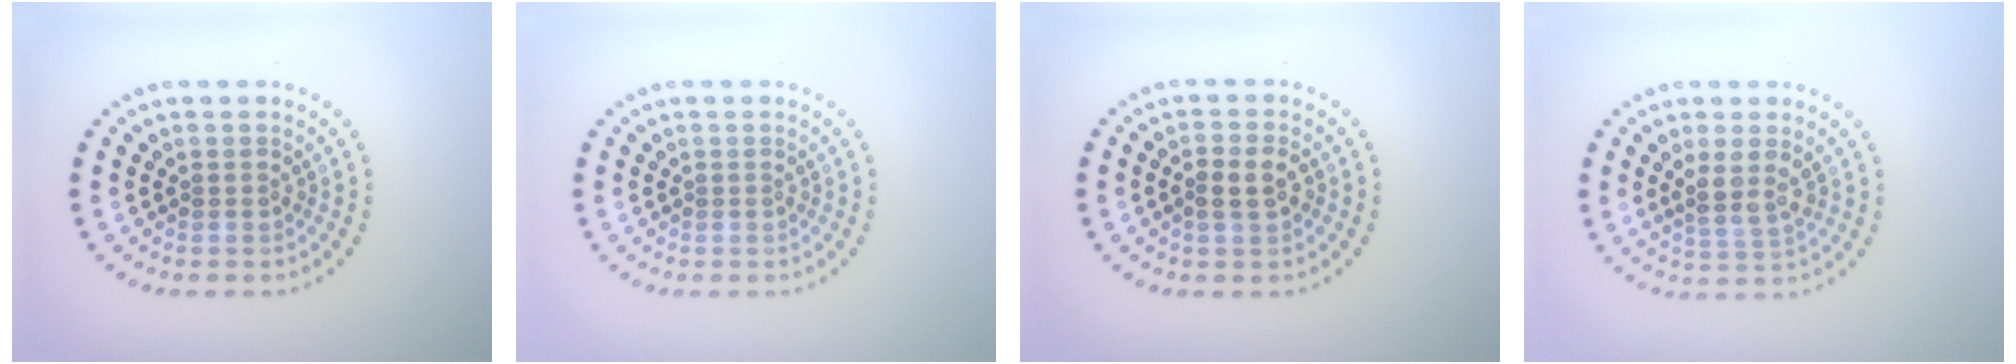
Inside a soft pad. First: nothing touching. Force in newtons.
{"total": 0.0}
{"total": 2.5, "press": 2.4, "slide": 0.6}
{"total": 2.5, "press": 2.1, "slide": 1.3}